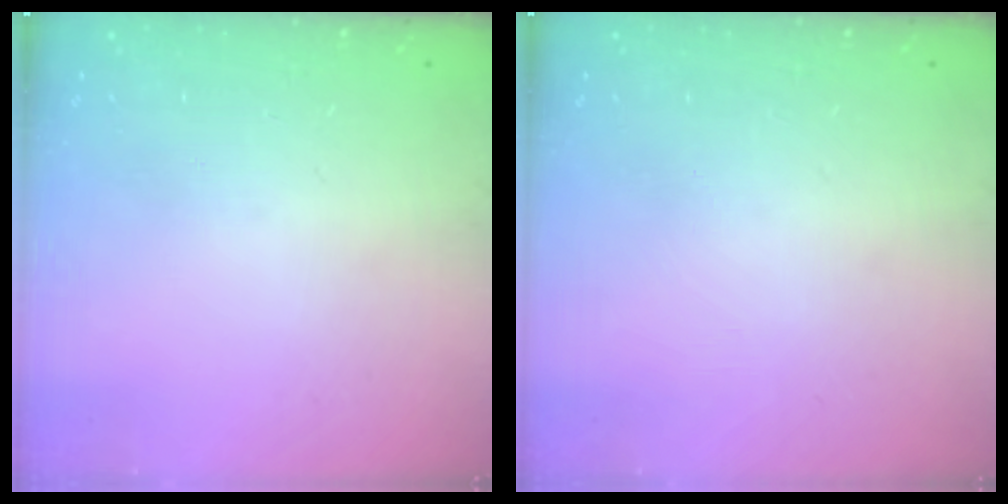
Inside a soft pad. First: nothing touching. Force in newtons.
{"total": 0.0}